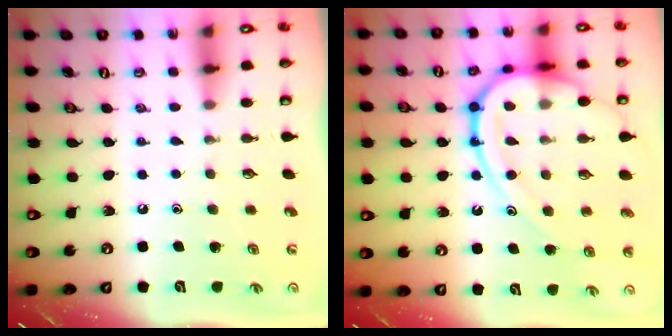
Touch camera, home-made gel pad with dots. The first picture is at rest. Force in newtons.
{"total": 18.9, "press": 18.8, "slide": 1.8}